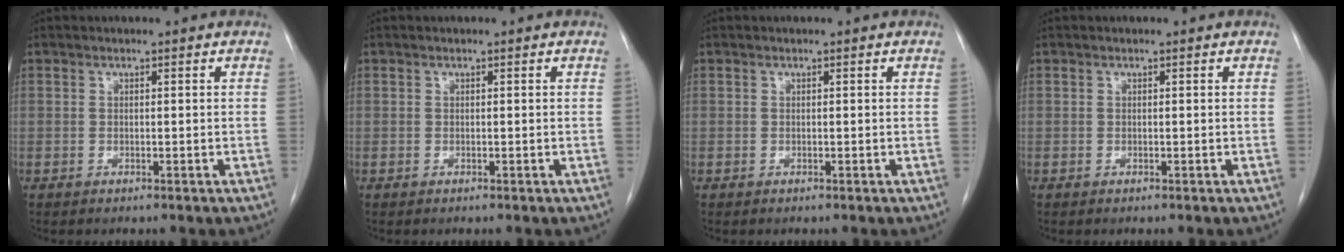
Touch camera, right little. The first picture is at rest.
{"total": 0.0}
{"total": 0.0}
{"total": 0.0}